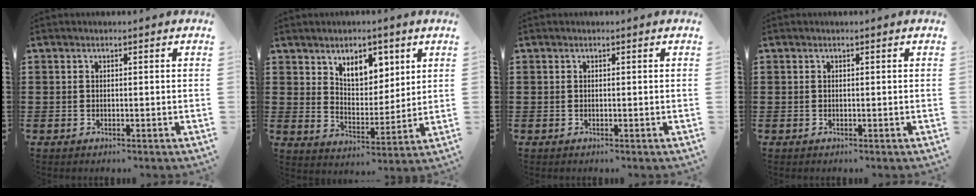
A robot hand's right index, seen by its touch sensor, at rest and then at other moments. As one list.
[{"total": 7.1, "force": [4.5, 4.0, 3.7], "torque": [-0.067, -0.005, 0.079]}, {"total": 0.0}, {"total": 0.0}]